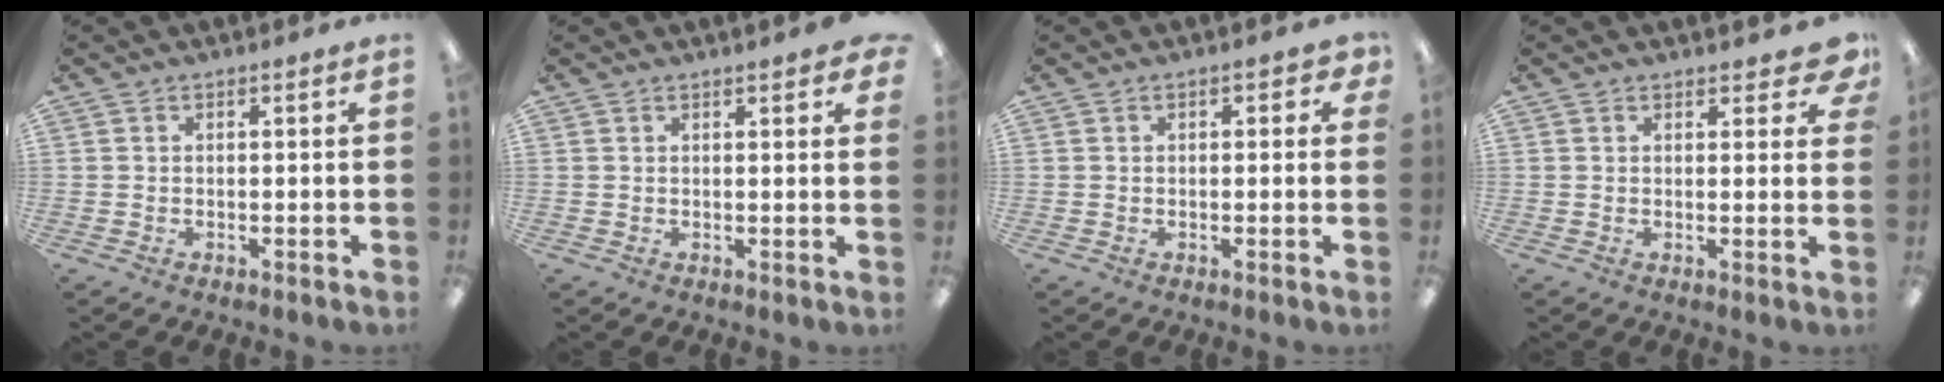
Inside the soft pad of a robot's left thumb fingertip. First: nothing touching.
{"total": 1.9, "force": [1.5, 0.2, 1.1], "torque": [-0.016, -0.003, 0.025]}
{"total": 2.6, "force": [0.8, 1.5, 2.0], "torque": [-0.023, 0.000, 0.010]}
{"total": 4.4, "force": [3.1, 2.0, 2.4], "torque": [-0.027, -0.012, 0.053]}